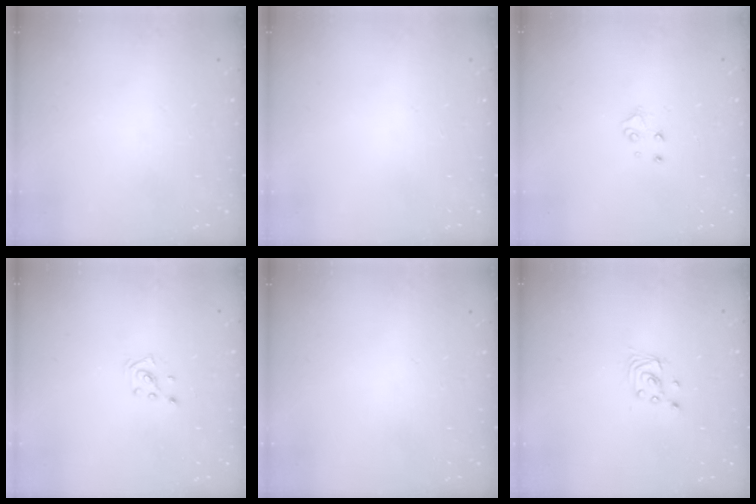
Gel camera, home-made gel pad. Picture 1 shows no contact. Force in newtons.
{"total": 0.0}
{"total": 4.8, "press": 4.8, "slide": 0.5}
{"total": 2.0, "press": 2.0, "slide": 0.6}
{"total": 0.0}
{"total": 2.4, "press": 2.4, "slide": 0.2}